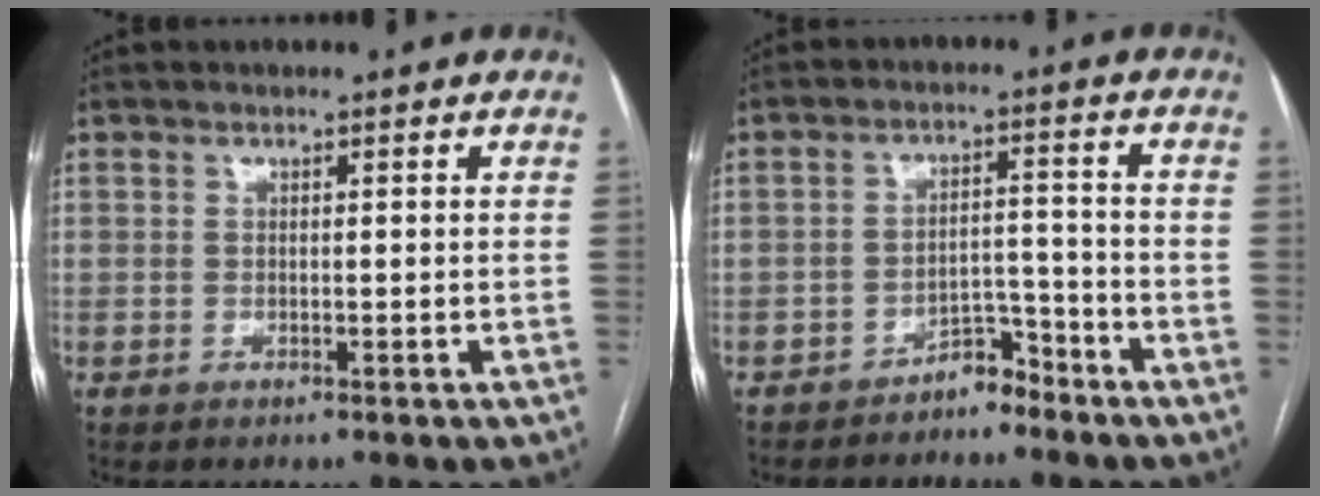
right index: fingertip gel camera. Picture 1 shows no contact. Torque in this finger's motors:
{"motor_torque": [-0.12, 0.03, 0.01, -0.02]}